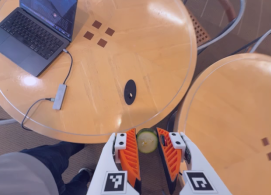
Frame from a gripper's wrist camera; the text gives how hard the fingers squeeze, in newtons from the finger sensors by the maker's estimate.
{"total": 7.7, "left": 8.0, "right": 7.5}